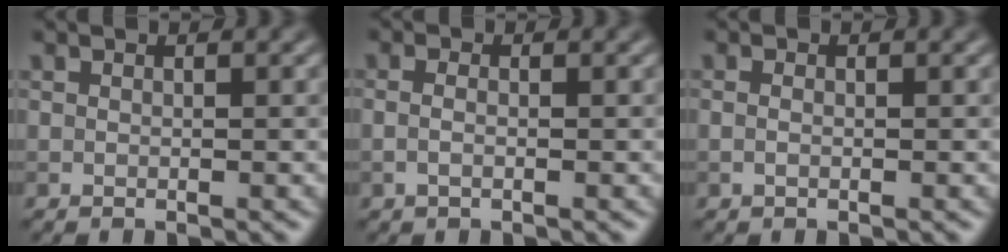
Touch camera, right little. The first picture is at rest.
{"total": 1.0, "force": [-0.3, 0.4, 0.9], "torque": [-0.021, -0.003, -0.009]}
{"total": 0.6, "force": [-0.2, 0.3, 0.4], "torque": [-0.012, -0.001, -0.003]}